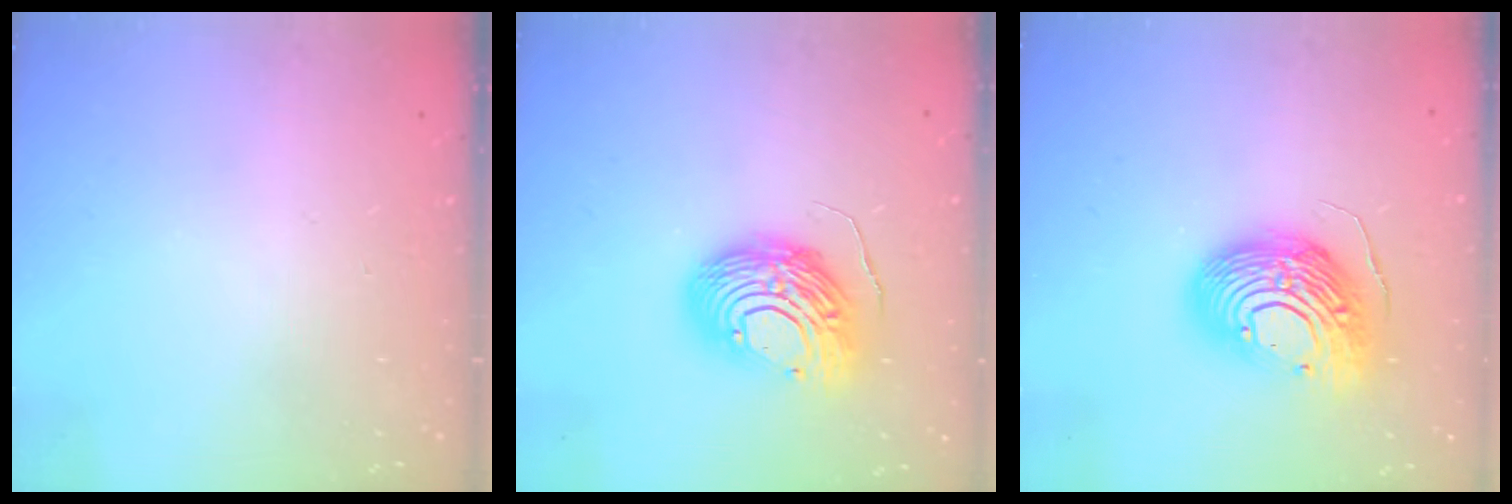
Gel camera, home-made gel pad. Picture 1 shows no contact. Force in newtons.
{"total": 13.1, "press": 13.1, "slide": 1.3}
{"total": 17.0, "press": 16.9, "slide": 1.5}